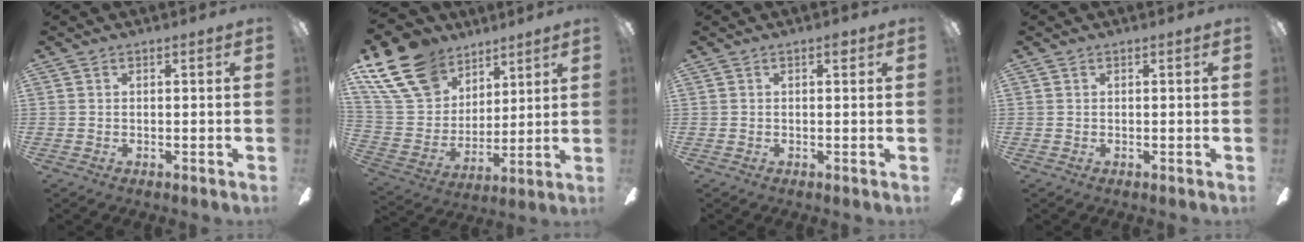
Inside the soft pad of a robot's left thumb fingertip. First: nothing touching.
{"total": 21.3, "force": [13.1, 13.6, 9.9], "torque": [-0.219, -0.058, 0.248]}
{"total": 1.3, "force": [0.7, 0.6, 0.8], "torque": [-0.009, 0.001, 0.010]}
{"total": 0.0}